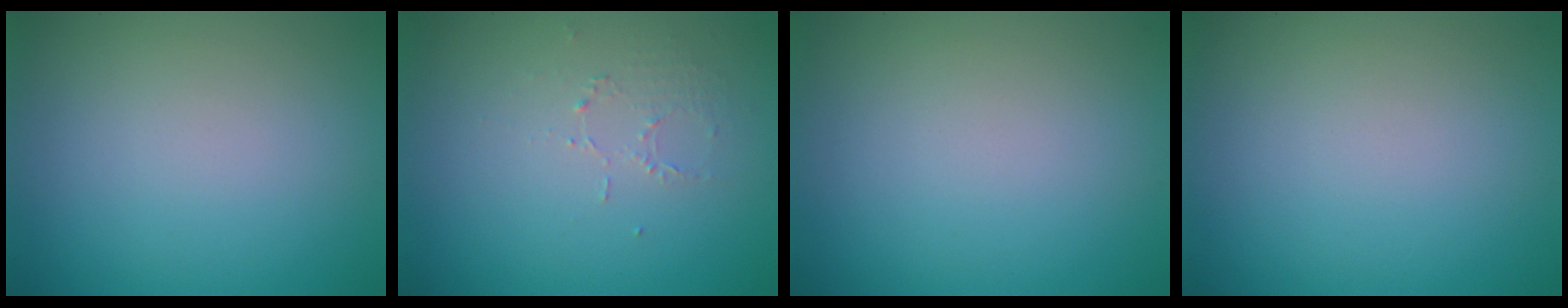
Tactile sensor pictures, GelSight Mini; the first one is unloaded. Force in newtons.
{"total": 1.0, "press": 0.5, "slide": 0.9}
{"total": 0.0}
{"total": 0.0}